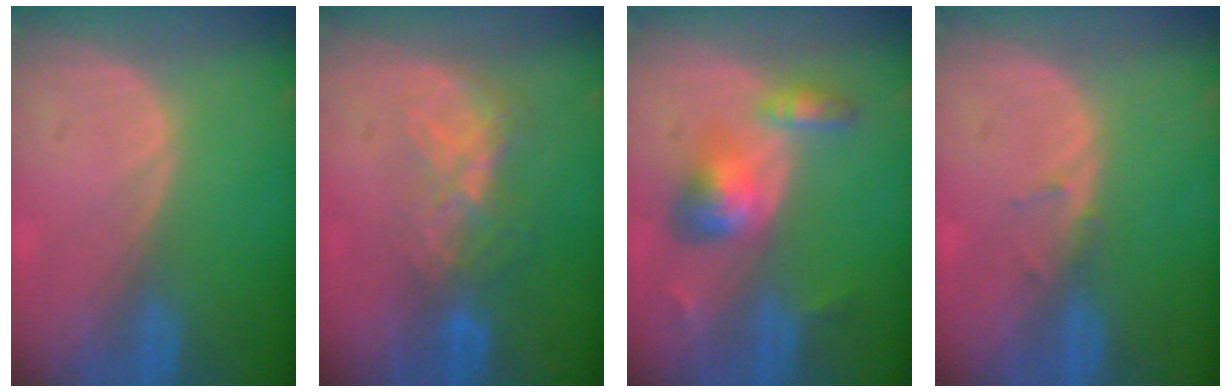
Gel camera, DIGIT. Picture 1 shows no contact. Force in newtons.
{"total": 6.4, "press": 5.6, "slide": 3.1}
{"total": 6.3, "press": 5.8, "slide": 2.5}
{"total": 1.1, "press": 0.8, "slide": 0.7}